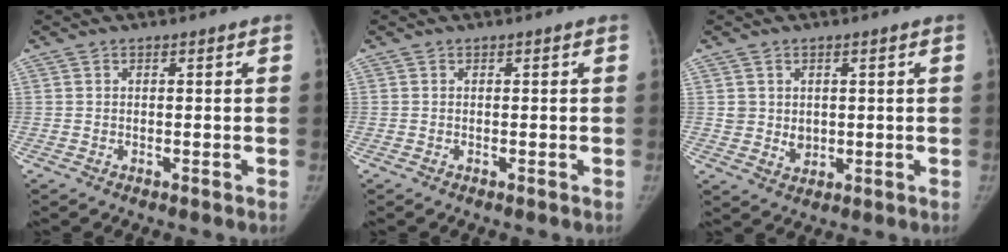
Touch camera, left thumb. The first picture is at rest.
{"total": 0.0}
{"total": 3.3, "force": [0.5, 3.1, 1.2], "torque": [-0.009, -0.008, 0.019]}